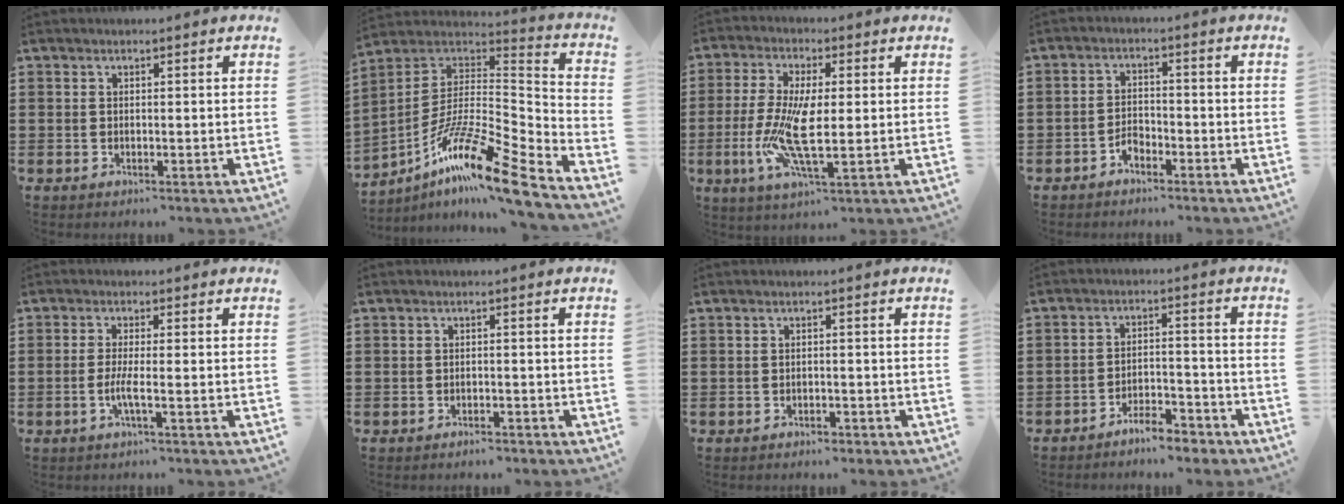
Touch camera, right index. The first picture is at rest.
{"total": 15.2, "force": [-10.4, 1.6, 11.0], "torque": [-0.201, 0.006, -0.192]}
{"total": 10.5, "force": [-1.3, 3.9, 9.7], "torque": [-0.210, -0.009, -0.026]}
{"total": 2.4, "force": [-1.9, 1.2, 0.7], "torque": [-0.019, 0.004, -0.040]}
{"total": 3.3, "force": [-1.1, 0.0, 3.0], "torque": [-0.069, -0.011, -0.026]}
{"total": 1.3, "force": [-1.3, 0.1, 0.2], "torque": [-0.007, 0.000, -0.026]}
{"total": 1.2, "force": [-1.2, 0.2, 0.1], "torque": [-0.007, 0.000, -0.026]}
{"total": 4.8, "force": [-4.5, 0.7, 1.3], "torque": [-0.022, 0.010, -0.090]}